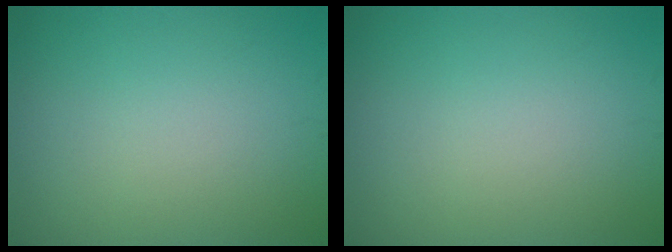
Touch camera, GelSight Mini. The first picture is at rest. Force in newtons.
{"total": 0.0}